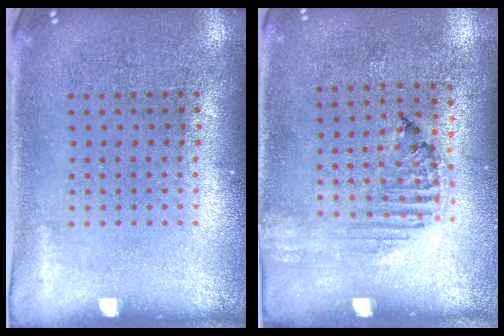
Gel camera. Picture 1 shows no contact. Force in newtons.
{"total": 1.2, "press": 1.2, "slide": 0.2}